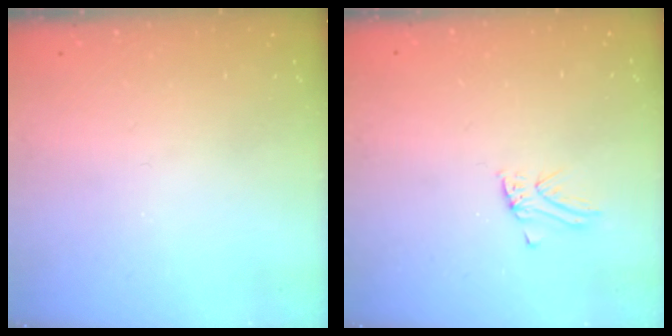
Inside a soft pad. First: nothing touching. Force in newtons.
{"total": 1.4, "press": 1.4, "slide": 0.1}